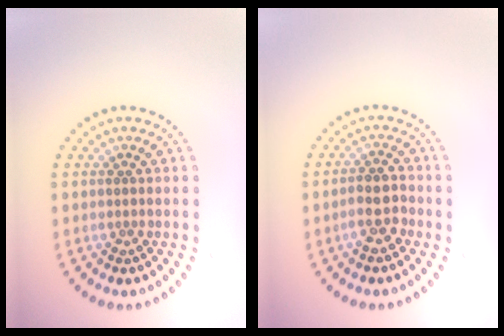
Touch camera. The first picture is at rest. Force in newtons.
{"total": 2.6, "press": 2.4, "slide": 0.8}